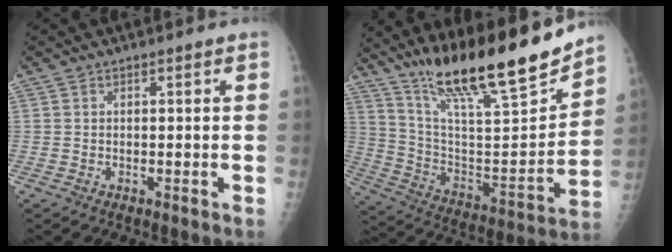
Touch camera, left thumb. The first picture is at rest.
{"total": 25.5, "force": [19.7, 3.9, 15.7], "torque": [-0.236, -0.089, 0.338]}